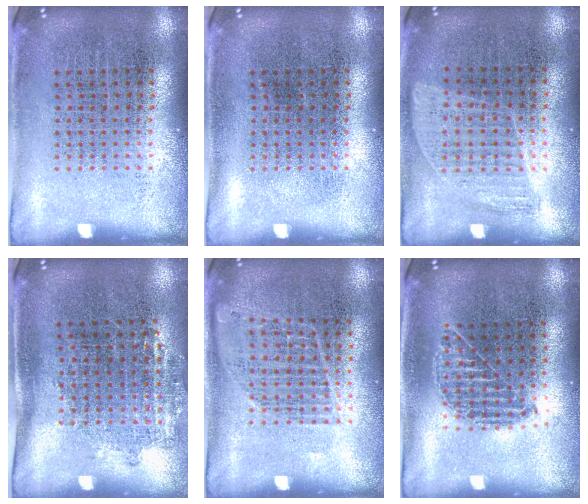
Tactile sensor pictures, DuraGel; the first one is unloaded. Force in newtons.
{"total": 0.0}
{"total": 0.9, "press": 0.8, "slide": 0.5}
{"total": 1.2, "press": 0.9, "slide": 0.8}
{"total": 1.0, "press": 1.0, "slide": 0.3}
{"total": 1.0, "press": 0.9, "slide": 0.3}